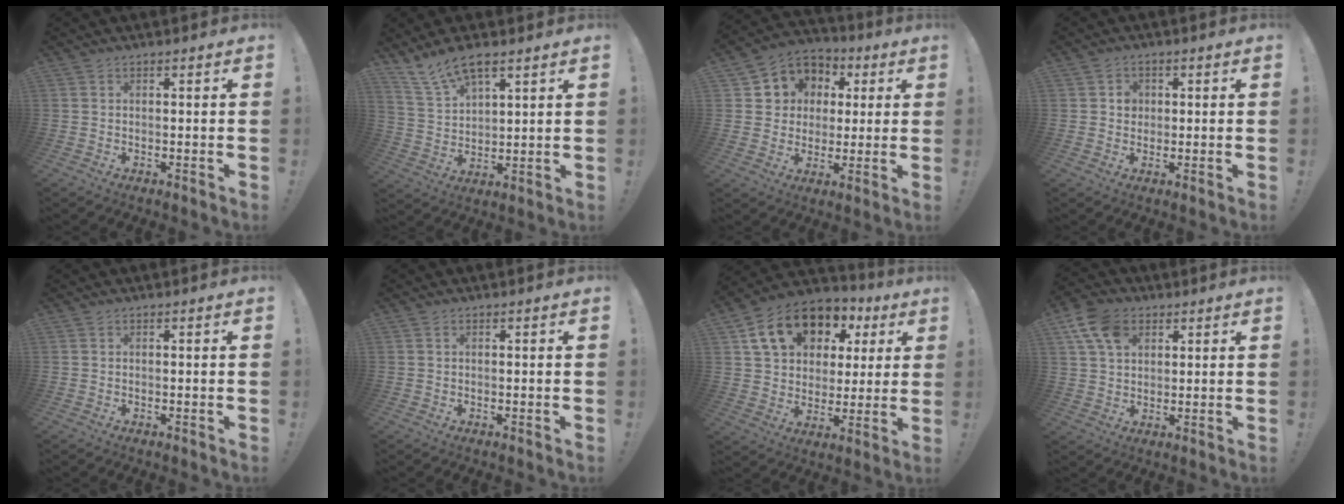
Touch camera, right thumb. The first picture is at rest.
{"total": 9.7, "force": [7.2, 3.7, 5.3], "torque": [-0.106, -0.032, 0.138]}
{"total": 8.3, "force": [1.4, 8.0, 1.5], "torque": [-0.018, -0.011, 0.036]}
{"total": 3.2, "force": [0.3, 3.0, 1.2], "torque": [-0.009, -0.002, 0.002]}
{"total": 0.0}
{"total": 0.0}
{"total": 17.6, "force": [8.6, 12.4, 9.1], "torque": [-0.144, -0.031, 0.167]}
{"total": 11.9, "force": [5.4, 8.3, 6.5], "torque": [-0.116, -0.012, 0.105]}